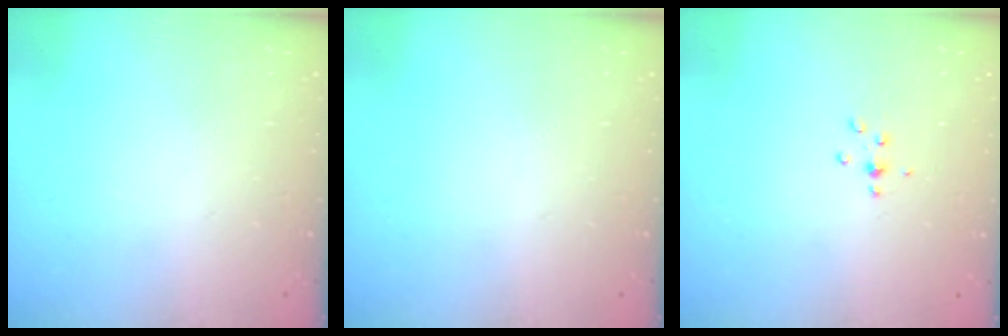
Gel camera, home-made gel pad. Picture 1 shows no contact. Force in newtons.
{"total": 0.0}
{"total": 4.5, "press": 4.1, "slide": 1.7}